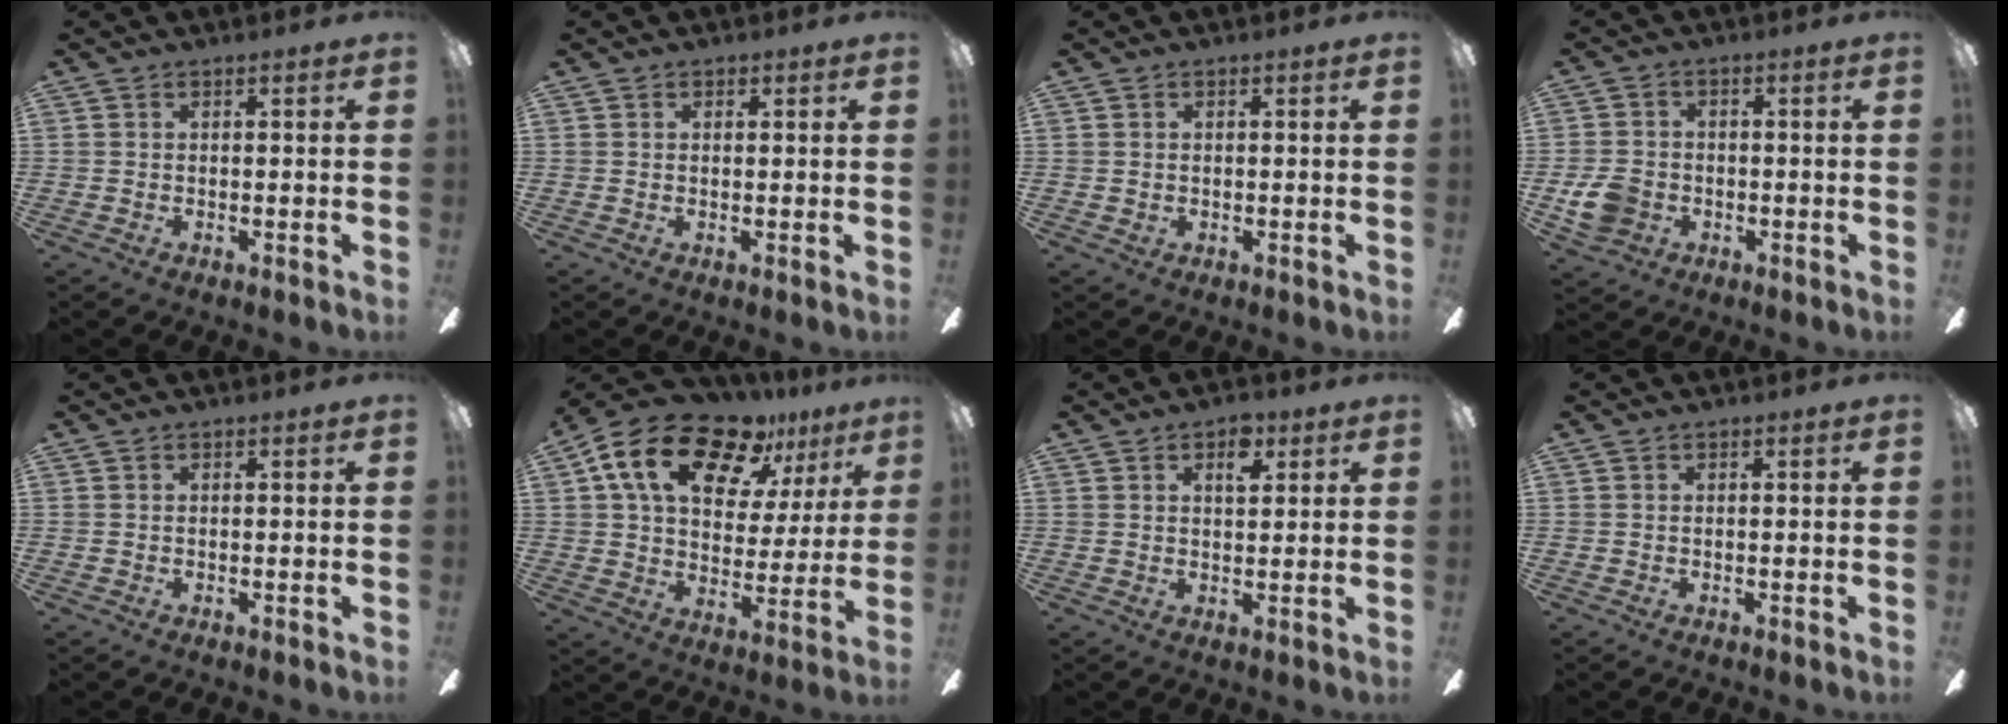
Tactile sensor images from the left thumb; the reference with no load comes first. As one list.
[{"total": 0.8, "force": [0.4, 0.6, 0.2], "torque": [0.005, 0.000, 0.006]}, {"total": 0.6, "force": [0.2, 0.6, 0.1], "torque": [-0.001, 0.005, 0.002]}, {"total": 7.0, "force": [-2.0, 5.9, 3.4], "torque": [-0.065, 0.013, -0.038]}, {"total": 0.0}, {"total": 19.4, "force": [12.0, 10.0, 11.4], "torque": [-0.197, -0.060, 0.210]}, {"total": 5.3, "force": [2.9, 2.8, 3.4], "torque": [-0.034, -0.007, 0.043]}, {"total": 0.0}]